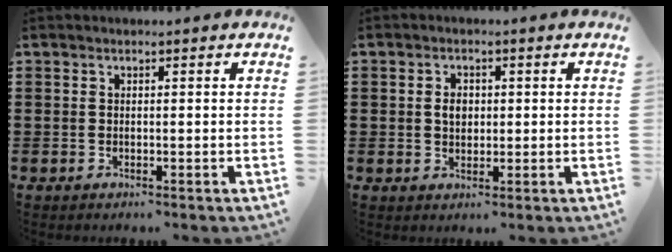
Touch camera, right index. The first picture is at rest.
{"total": 2.7, "force": [0.2, 1.9, 1.8], "torque": [-0.039, 0.009, 0.002]}